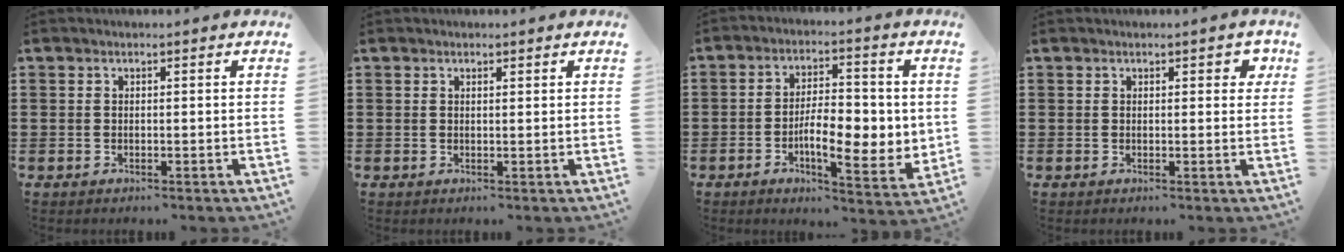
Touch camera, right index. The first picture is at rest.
{"total": 0.6, "force": [0.4, 0.2, 0.3], "torque": [-0.008, 0.002, 0.008]}
{"total": 8.9, "force": [-1.3, 3.8, 7.9], "torque": [-0.117, -0.003, -0.026]}
{"total": 1.5, "force": [0.6, 0.9, 1.0], "torque": [0.003, -0.002, 0.003]}